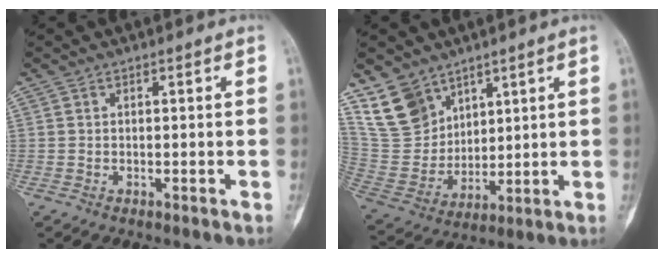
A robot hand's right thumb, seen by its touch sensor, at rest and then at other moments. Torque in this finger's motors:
{"motor_torque": [-0.36, 0.37, 0.01, 0.16, 0.00]}